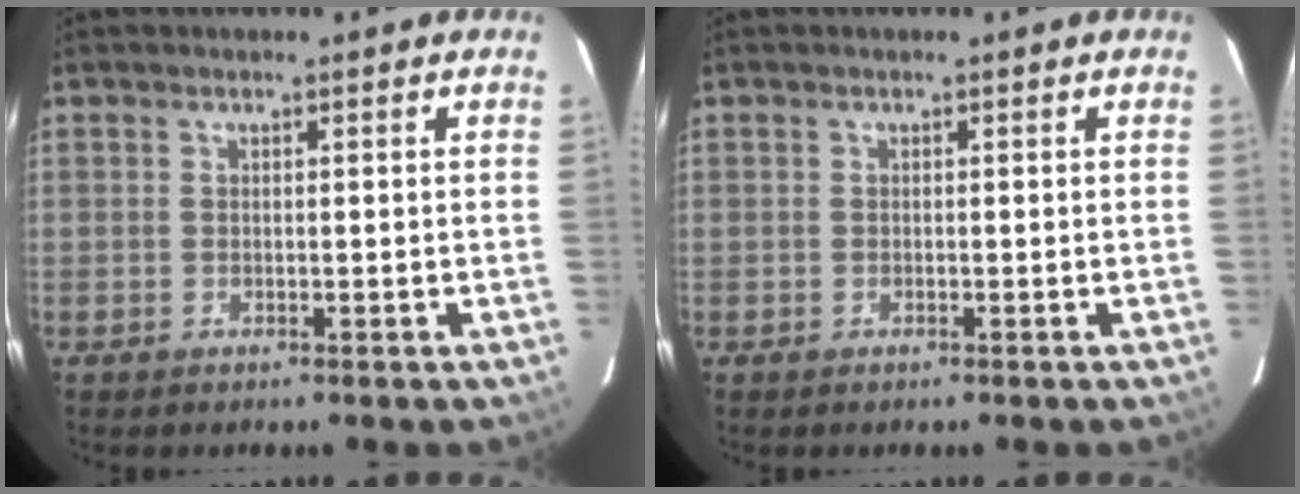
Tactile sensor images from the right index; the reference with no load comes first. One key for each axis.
{"total": 0.0}